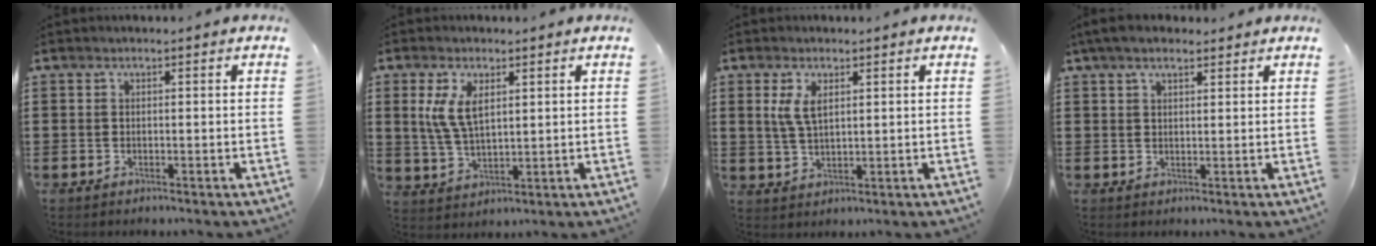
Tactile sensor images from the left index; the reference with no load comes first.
{"total": 6.3, "force": [2.3, 3.0, 5.1], "torque": [-0.124, 0.001, 0.035]}
{"total": 4.2, "force": [1.6, 1.9, 3.4], "torque": [-0.082, 0.004, 0.025]}
{"total": 3.6, "force": [2.5, 1.4, 2.1], "torque": [-0.048, 0.008, 0.047]}